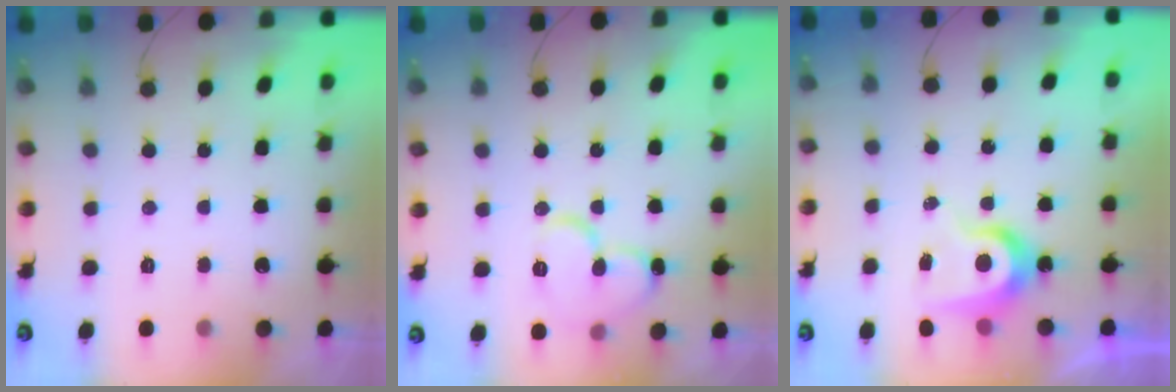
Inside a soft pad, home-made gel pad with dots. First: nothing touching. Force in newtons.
{"total": 11.4, "press": 11.3, "slide": 1.4}
{"total": 8.1, "press": 8.1, "slide": 0.6}